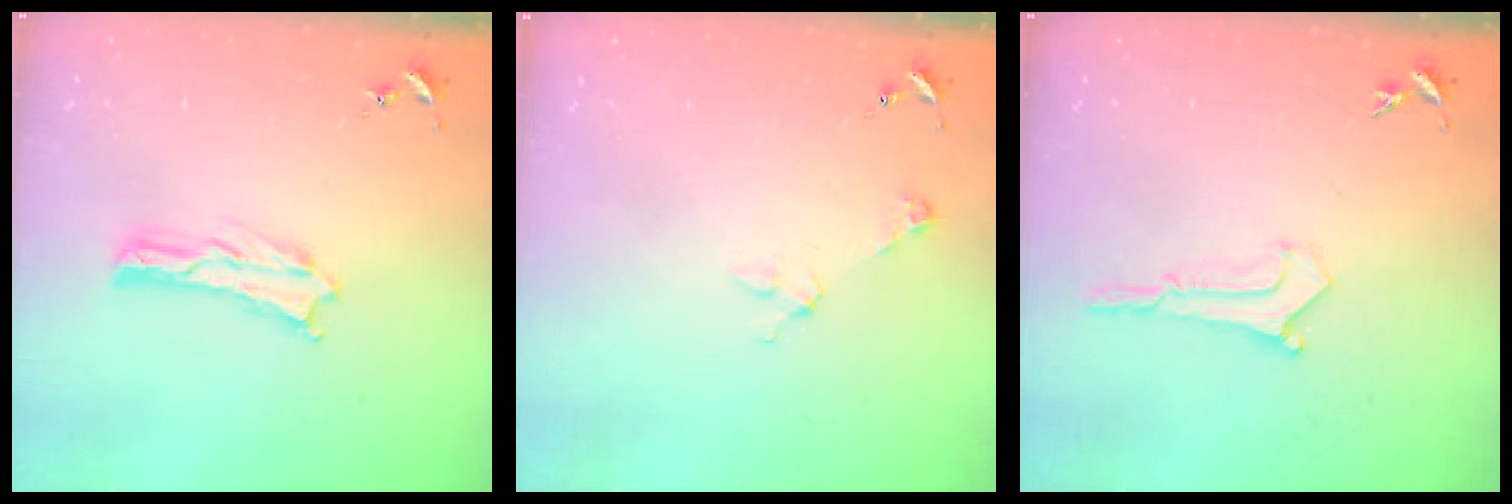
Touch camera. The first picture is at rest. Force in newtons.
{"total": 2.9, "press": 2.9, "slide": 0.3}
{"total": 0.0}